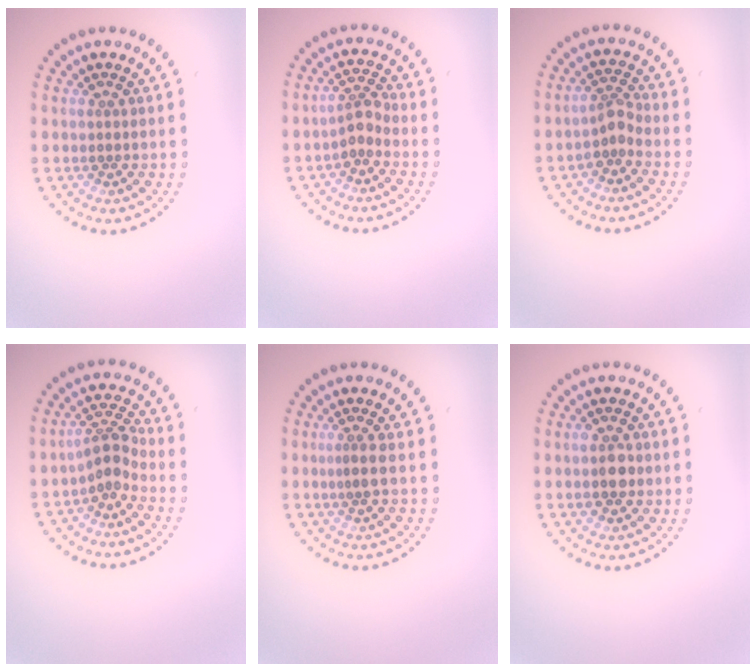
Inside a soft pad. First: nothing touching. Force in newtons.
{"total": 1.9, "press": 1.5, "slide": 1.2}
{"total": 1.9, "press": 1.4, "slide": 1.3}
{"total": 2.4, "press": 1.8, "slide": 1.5}
{"total": 1.2, "press": 0.7, "slide": 0.9}
{"total": 2.5, "press": 2.5, "slide": 0.3}